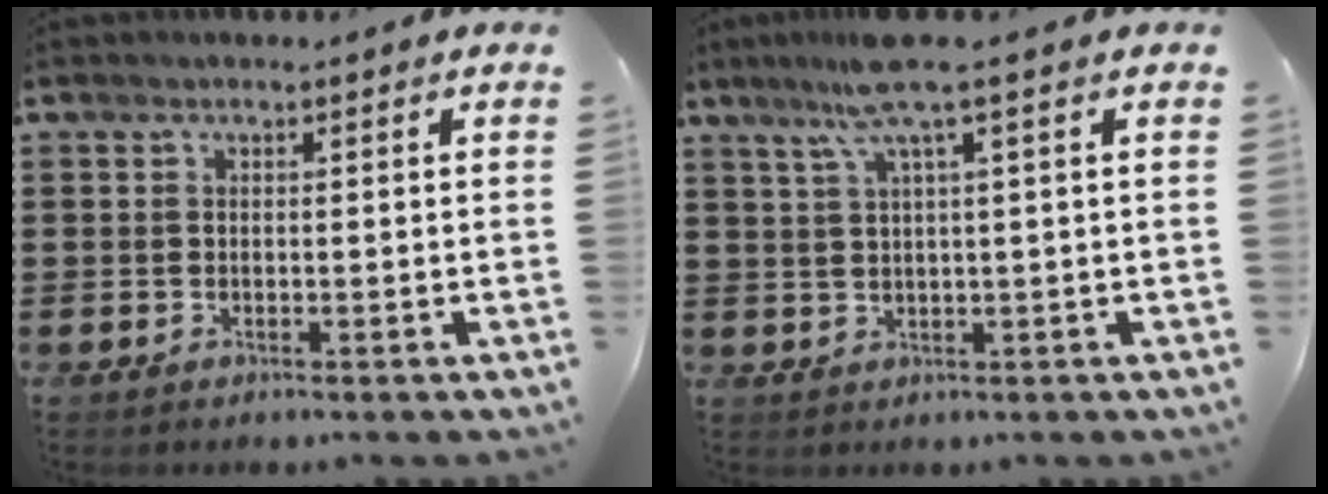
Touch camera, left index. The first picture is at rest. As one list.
[{"total": 6.0, "force": [2.8, -0.5, 5.3], "torque": [-0.108, 0.004, 0.047]}]